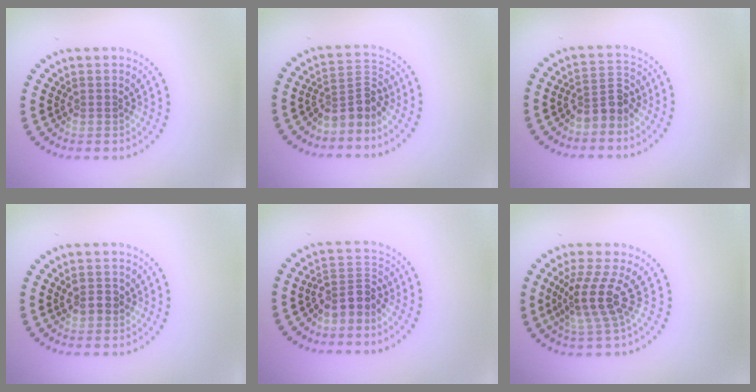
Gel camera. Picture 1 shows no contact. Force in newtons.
{"total": 3.2, "press": 2.2, "slide": 2.3}
{"total": 3.0, "press": 2.6, "slide": 1.4}
{"total": 1.8, "press": 1.8, "slide": 0.3}
{"total": 3.0, "press": 2.3, "slide": 1.8}
{"total": 3.9, "press": 2.8, "slide": 2.8}